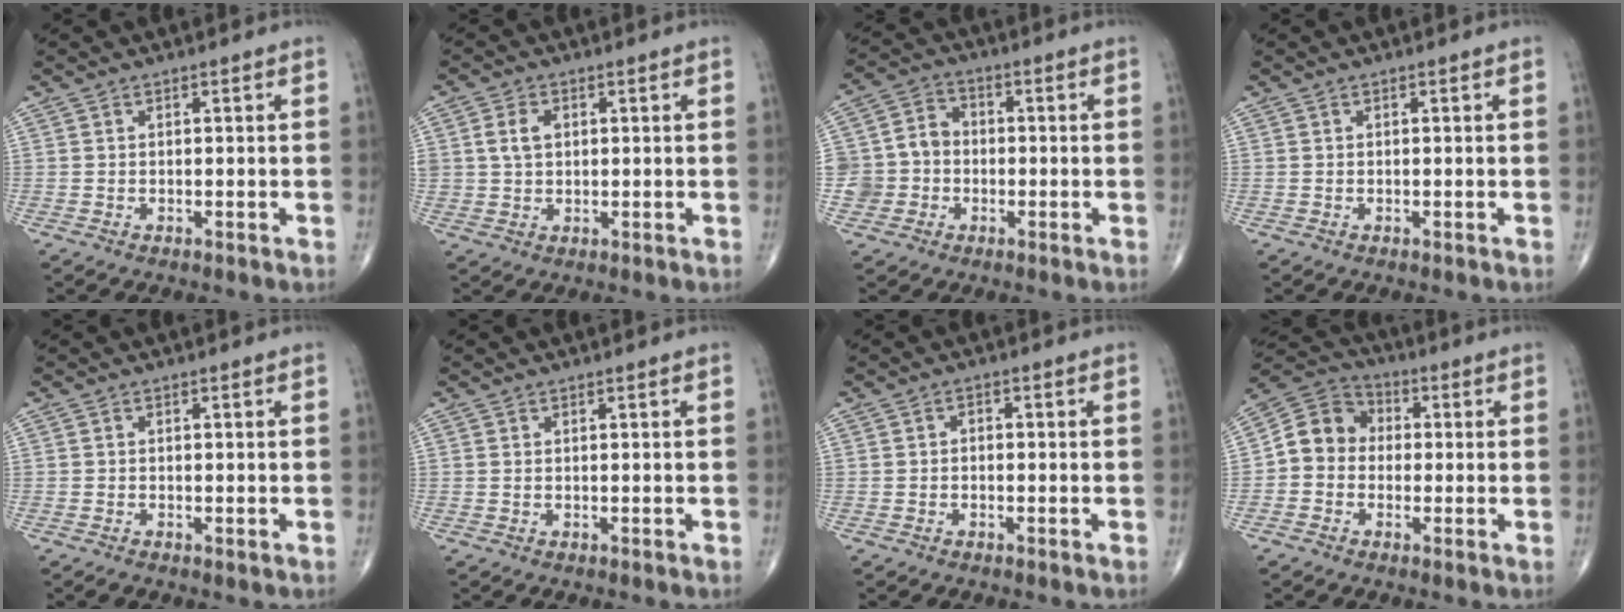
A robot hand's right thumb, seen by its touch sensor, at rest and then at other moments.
{"total": 4.2, "force": [0.9, 3.1, 2.7], "torque": [-0.044, 0.000, 0.018]}
{"total": 8.0, "force": [-1.4, 7.4, 2.7], "torque": [-0.023, 0.030, -0.030]}
{"total": 0.0}
{"total": 0.9, "force": [-0.4, 0.5, 0.7], "torque": [-0.015, -0.004, -0.010]}
{"total": 0.0}
{"total": 1.1, "force": [-0.3, 0.8, 0.7], "torque": [-0.005, 0.007, -0.009]}
{"total": 8.6, "force": [-0.6, 7.5, 4.1], "torque": [-0.053, 0.035, -0.029]}